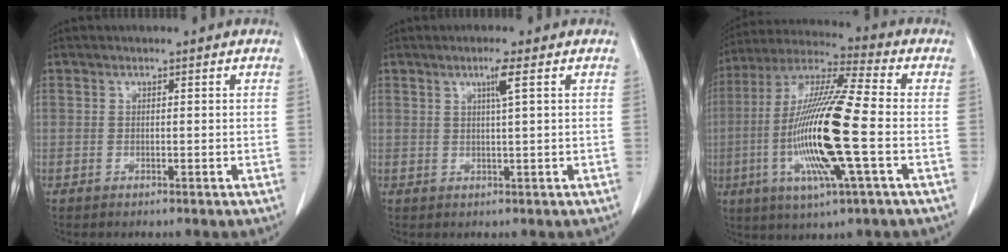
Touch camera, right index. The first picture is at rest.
{"total": 2.5, "force": [1.0, -0.6, 2.2], "torque": [-0.041, -0.003, 0.019]}
{"total": 18.5, "force": [-3.6, 1.0, 18.1], "torque": [-0.373, -0.013, -0.074]}